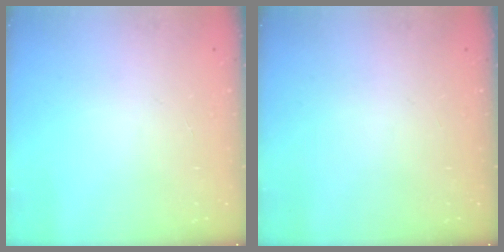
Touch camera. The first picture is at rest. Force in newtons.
{"total": 0.0}